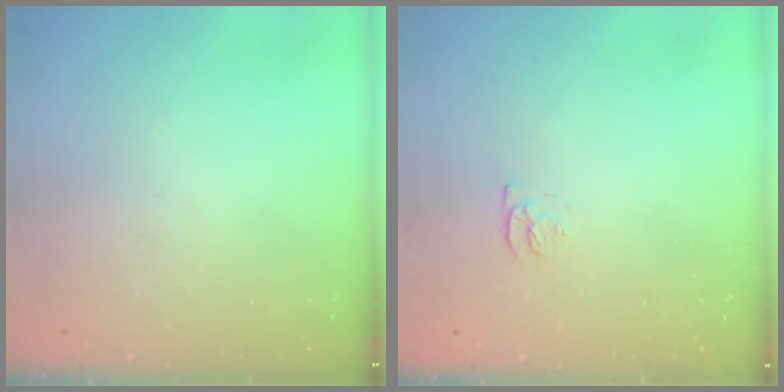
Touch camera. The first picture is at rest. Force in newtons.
{"total": 4.4, "press": 4.3, "slide": 0.6}